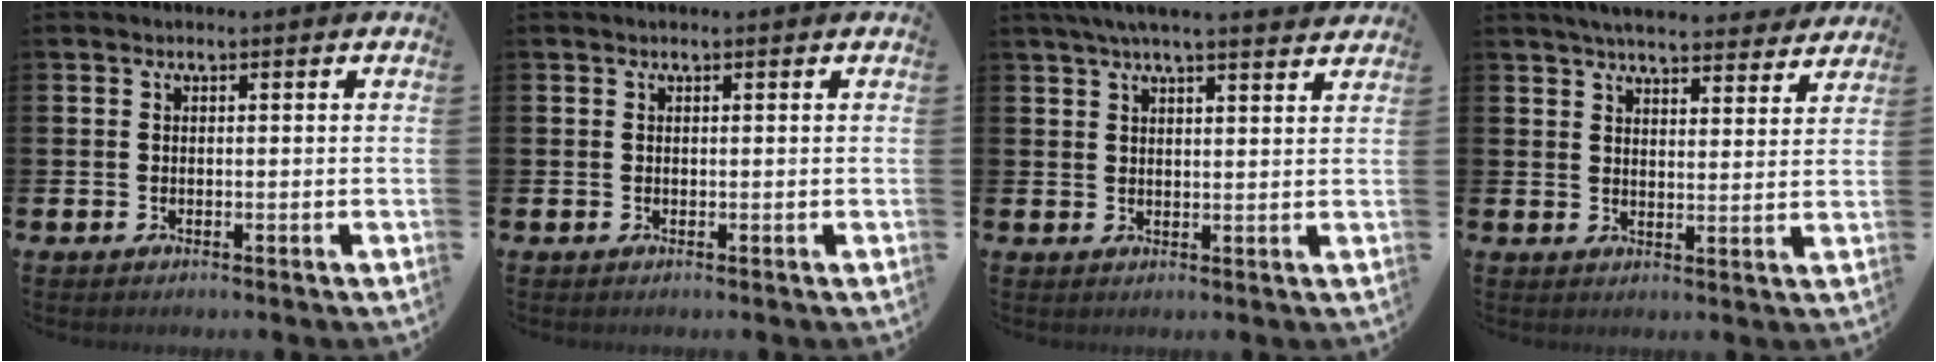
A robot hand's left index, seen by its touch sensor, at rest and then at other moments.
{"total": 0.0}
{"total": 5.0, "force": [4.5, 0.1, 2.1], "torque": [-0.051, -0.009, 0.083]}
{"total": 5.6, "force": [5.4, 0.8, 1.3], "torque": [-0.033, -0.031, 0.095]}